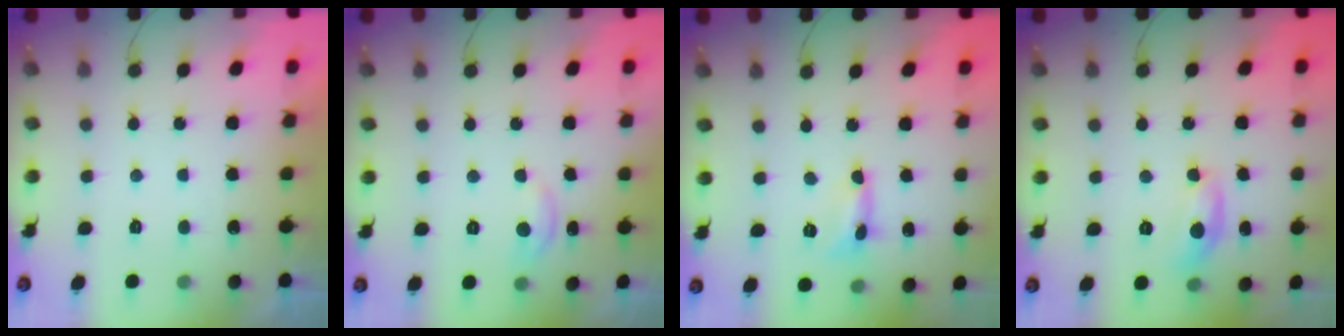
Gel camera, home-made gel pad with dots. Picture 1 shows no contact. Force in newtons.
{"total": 6.3, "press": 6.2, "slide": 0.9}
{"total": 1.7, "press": 1.7, "slide": 0.1}
{"total": 9.7, "press": 9.7, "slide": 0.4}